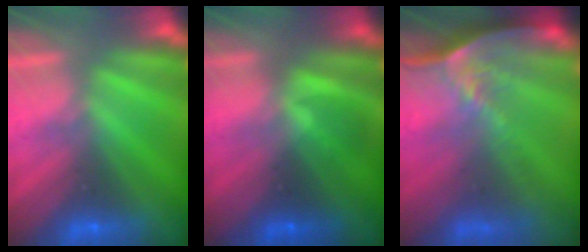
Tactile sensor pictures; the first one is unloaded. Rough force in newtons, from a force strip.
{"total": 1.2}
{"total": 7.3}